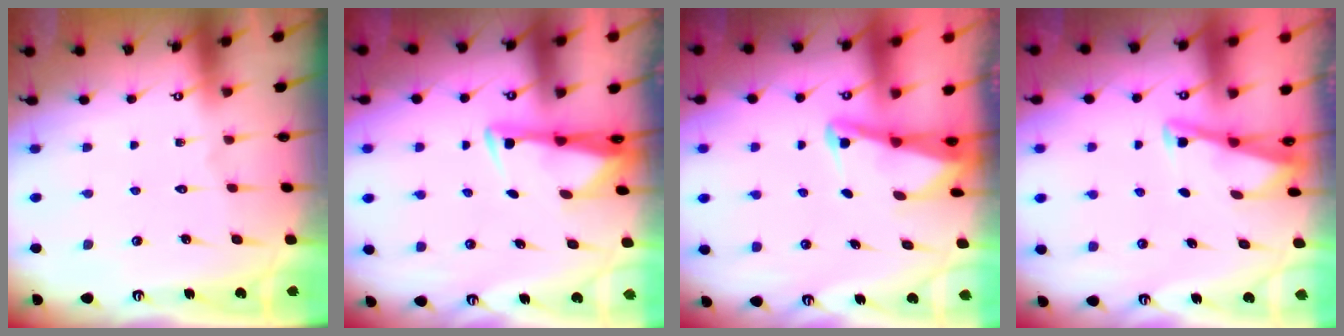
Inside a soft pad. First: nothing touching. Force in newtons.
{"total": 3.0, "press": 2.9, "slide": 0.9}
{"total": 2.6, "press": 2.5, "slide": 0.6}
{"total": 2.9, "press": 2.9, "slide": 0.4}